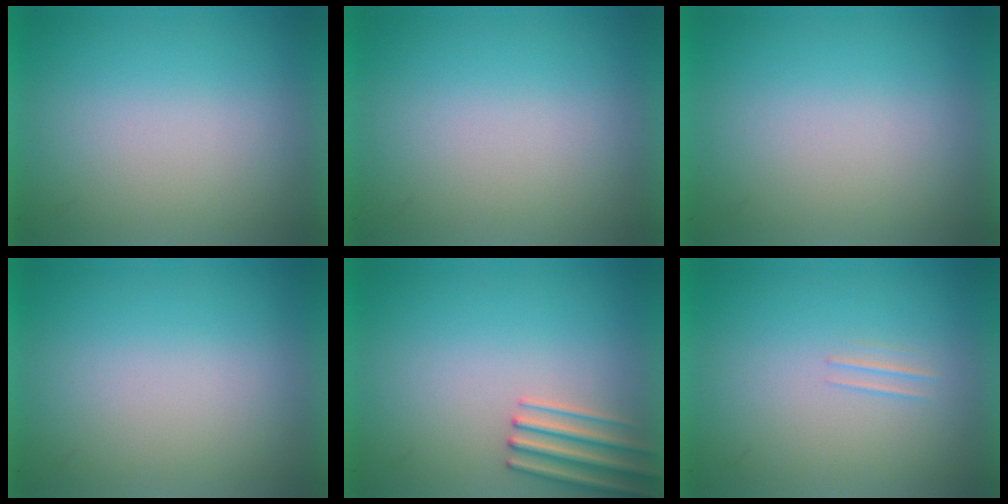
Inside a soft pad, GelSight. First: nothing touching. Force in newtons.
{"total": 0.0}
{"total": 0.0}
{"total": 0.0}
{"total": 2.5}
{"total": 1.1}